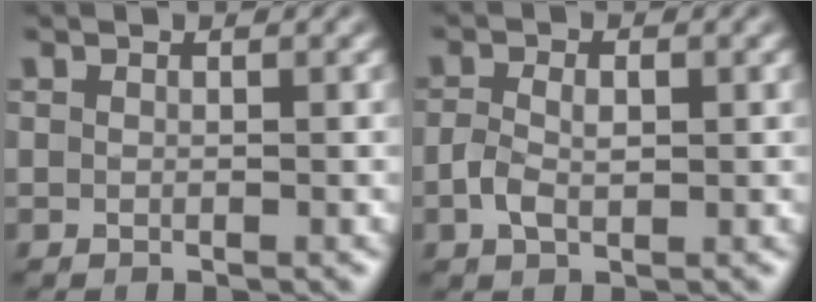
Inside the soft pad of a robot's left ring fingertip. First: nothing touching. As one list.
[{"total": 2.4, "force": [-0.3, 1.5, 1.9], "torque": [-0.041, 0.000, -0.007]}]